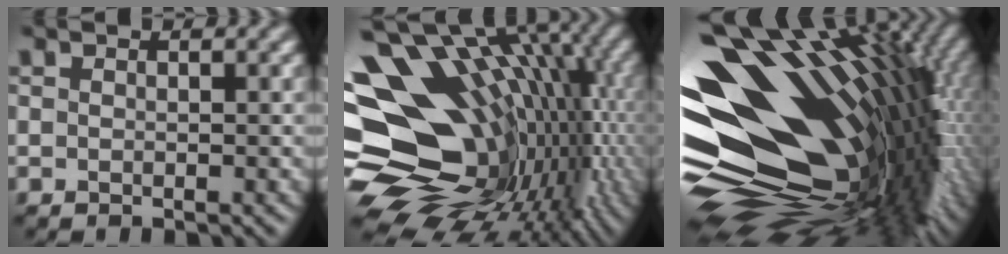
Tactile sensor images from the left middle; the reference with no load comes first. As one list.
[{"total": 18.9, "force": [0.5, 13.4, 13.3], "torque": [-0.226, 0.014, 0.018]}, {"total": 18.3, "force": [1.6, 10.3, 15.1], "torque": [-0.273, -0.004, 0.030]}]